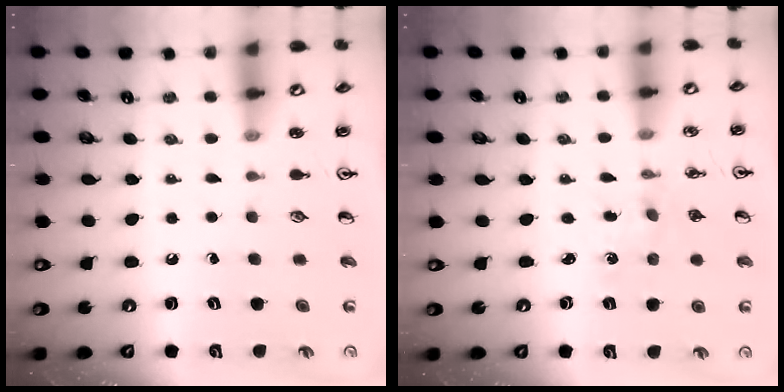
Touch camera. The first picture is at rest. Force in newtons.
{"total": 0.0}